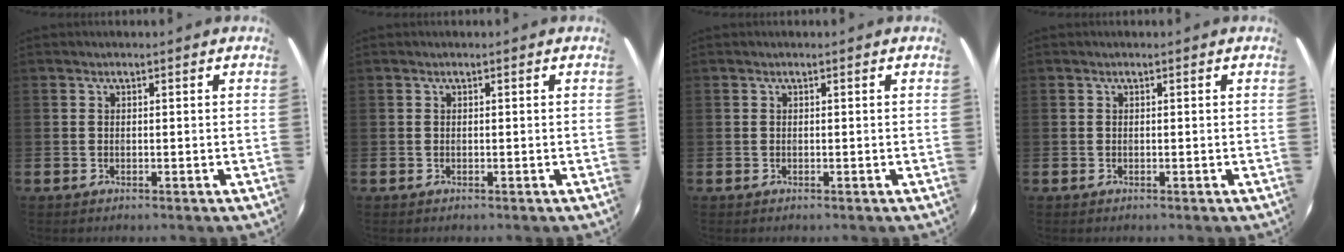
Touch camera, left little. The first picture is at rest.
{"total": 0.0}
{"total": 0.0}
{"total": 0.0}